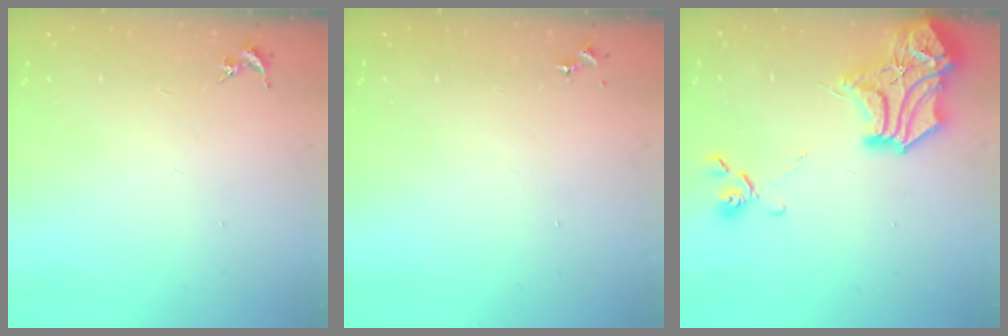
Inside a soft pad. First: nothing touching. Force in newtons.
{"total": 0.0}
{"total": 19.5, "press": 19.4, "slide": 2.1}